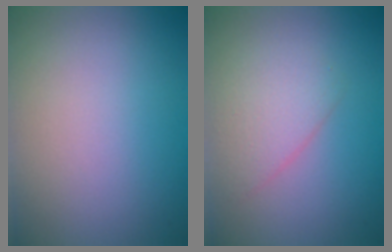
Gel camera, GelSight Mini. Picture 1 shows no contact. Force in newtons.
{"total": 2.4, "press": 2.4, "slide": 0.1}